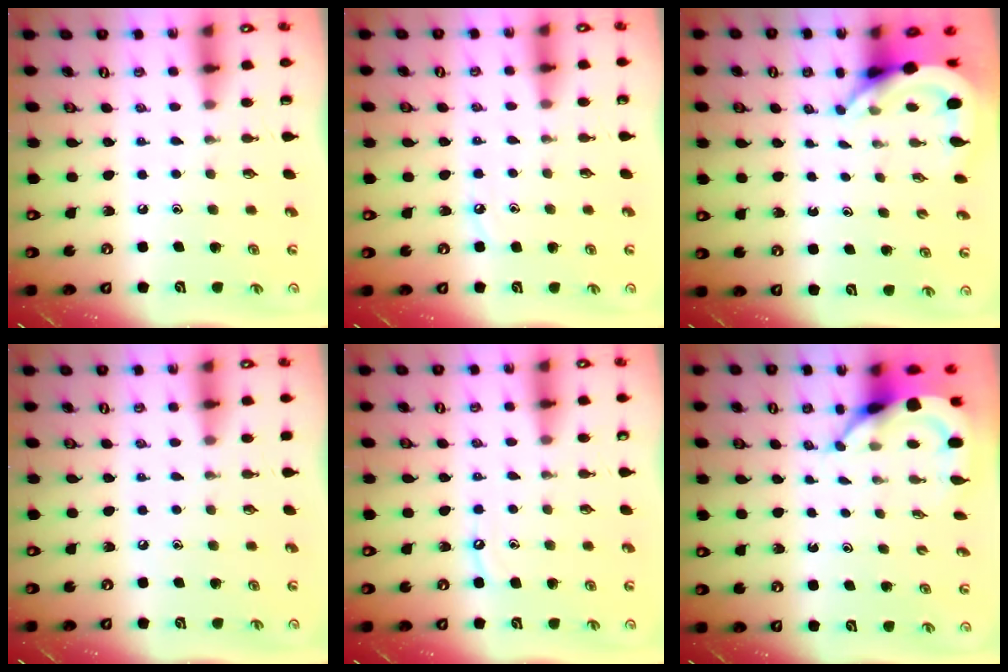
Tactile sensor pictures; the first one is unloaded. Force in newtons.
{"total": 4.0, "press": 4.0, "slide": 0.2}
{"total": 5.6, "press": 5.6, "slide": 0.3}
{"total": 0.0}
{"total": 4.4, "press": 4.4, "slide": 0.5}
{"total": 4.6, "press": 4.6, "slide": 0.5}